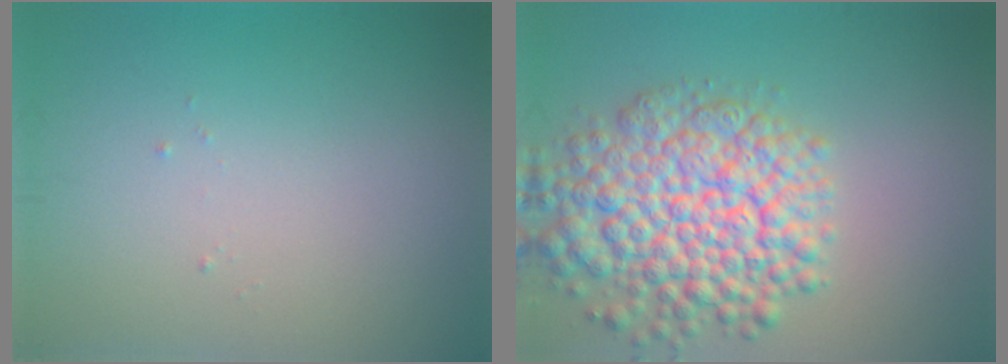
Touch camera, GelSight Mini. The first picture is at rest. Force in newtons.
{"total": 8.9, "press": 8.9, "slide": 0.4}